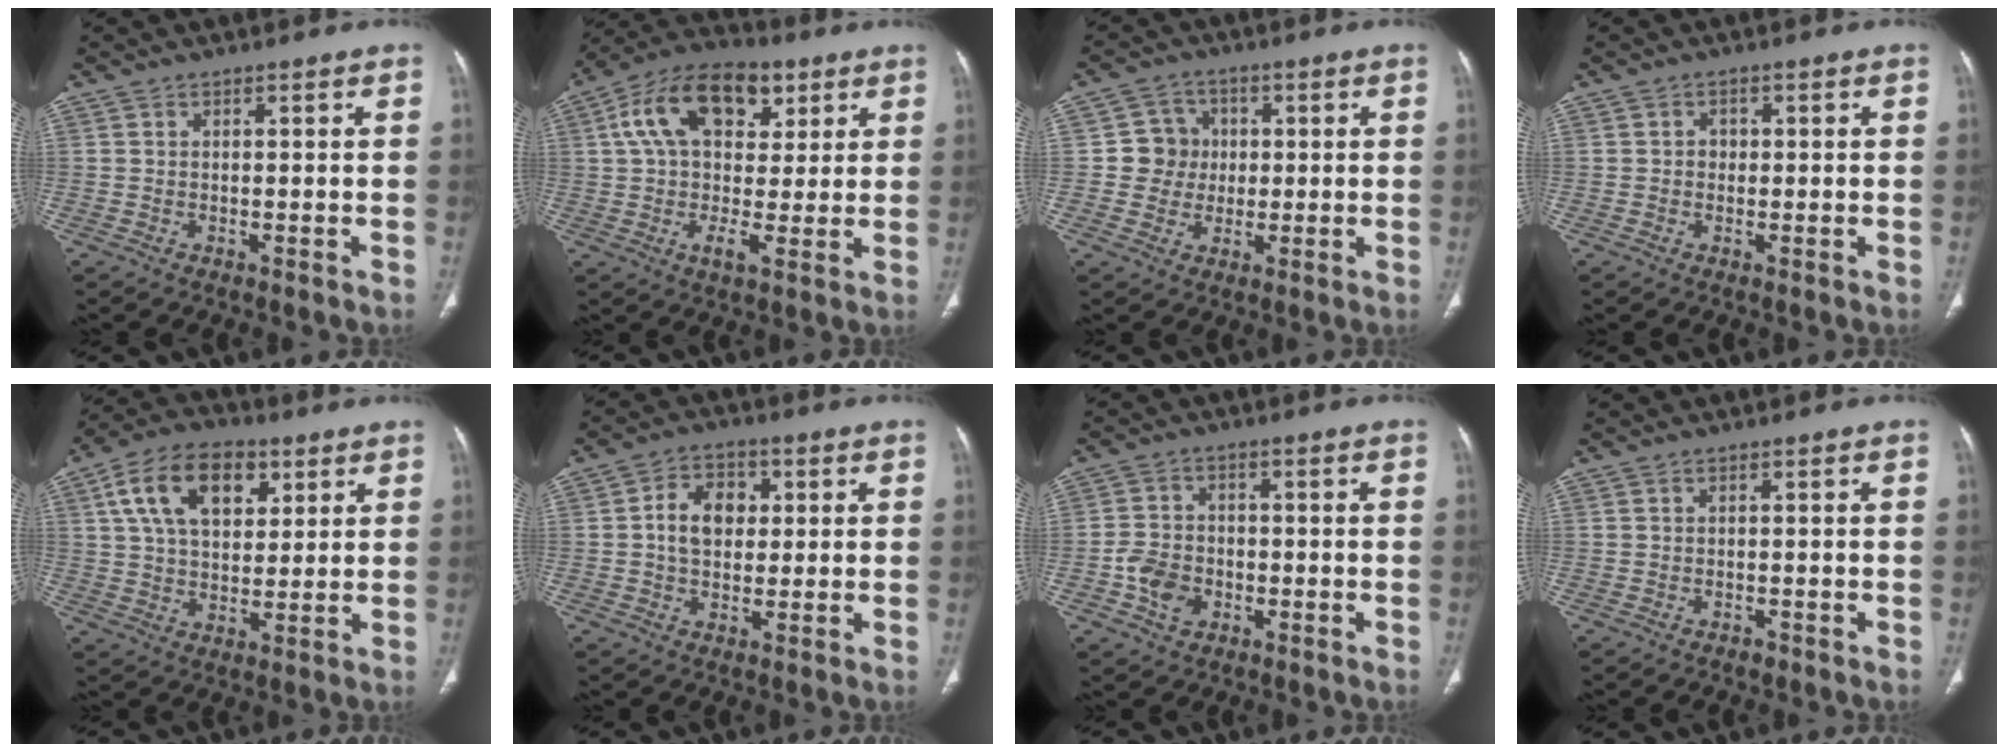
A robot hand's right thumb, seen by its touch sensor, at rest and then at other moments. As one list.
[{"total": 18.3, "force": [6.4, 10.6, 13.5], "torque": [-0.203, 0.005, 0.098]}, {"total": 6.4, "force": [0.2, 6.2, 1.5], "torque": [0.013, 0.011, -0.002]}, {"total": 1.5, "force": [0.1, 1.4, 0.7], "torque": [-0.002, 0.004, -0.001]}, {"total": 15.5, "force": [6.0, 9.5, 10.6], "torque": [-0.159, -0.005, 0.102]}, {"total": 8.1, "force": [1.1, 5.9, 5.4], "torque": [-0.069, 0.010, 0.014]}, {"total": 6.4, "force": [-2.1, 4.9, 3.5], "torque": [-0.046, 0.014, -0.038]}, {"total": 0.8, "force": [-0.6, 0.5, 0.3], "torque": [-0.002, 0.000, -0.009]}]